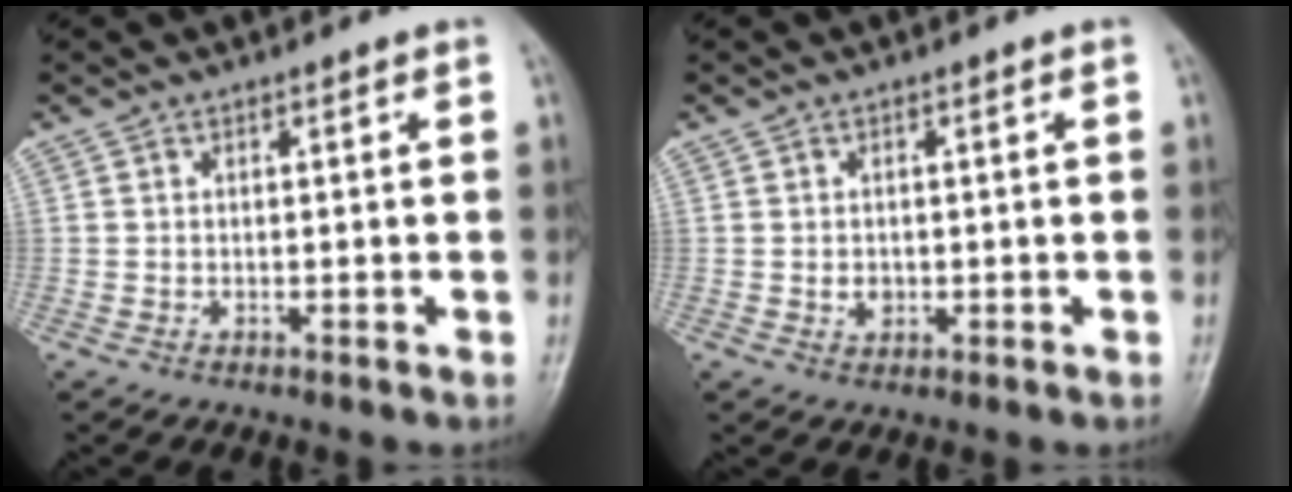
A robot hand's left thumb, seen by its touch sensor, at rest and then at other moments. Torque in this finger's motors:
{"motor_torque": [0.04, 0.04, 0.19, 0.07, 0.00]}